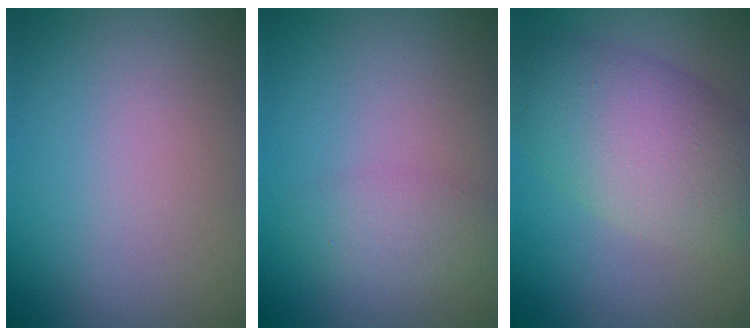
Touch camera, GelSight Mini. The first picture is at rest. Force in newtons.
{"total": 2.2, "press": 2.2, "slide": 0.1}
{"total": 7.9, "press": 7.9, "slide": 0.4}